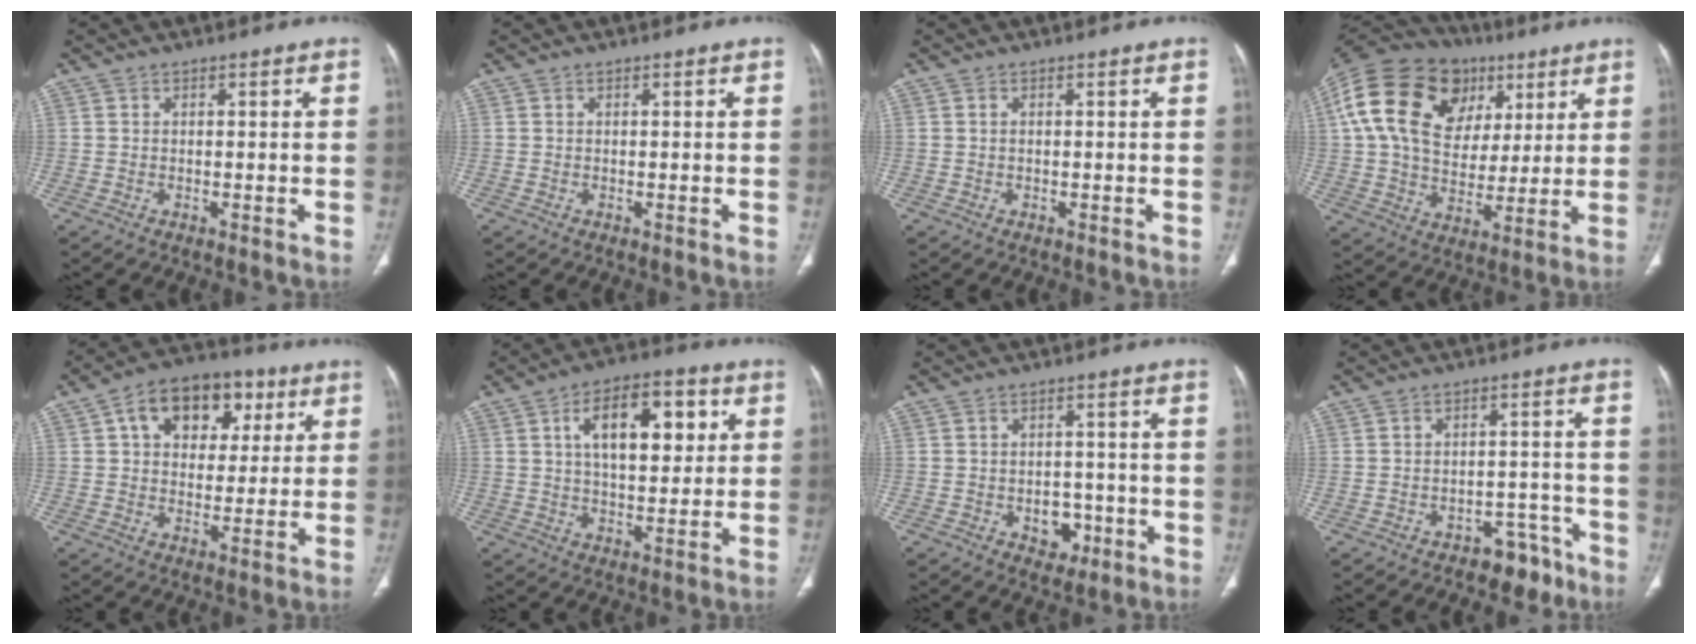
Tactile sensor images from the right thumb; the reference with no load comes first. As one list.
[{"total": 0.0}, {"total": 0.0}, {"total": 25.8, "force": [8.8, 18.0, 16.3], "torque": [-0.288, 0.031, 0.151]}, {"total": 14.6, "force": [5.4, 10.1, 9.1], "torque": [-0.099, 0.006, 0.081]}, {"total": 14.5, "force": [4.4, 7.3, 11.7], "torque": [-0.153, 0.001, 0.069]}, {"total": 5.1, "force": [-1.8, 3.9, 2.8], "torque": [-0.011, 0.015, -0.017]}, {"total": 6.4, "force": [-4.5, 3.9, 2.4], "torque": [-0.005, 0.048, -0.059]}]